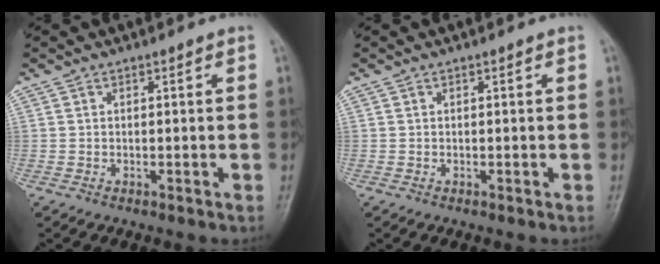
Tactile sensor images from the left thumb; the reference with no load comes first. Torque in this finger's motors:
{"motor_torque": [0.01, 0.01, -0.08, -0.11, 0.00]}